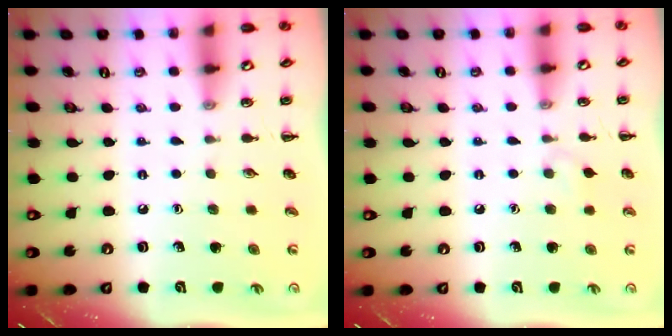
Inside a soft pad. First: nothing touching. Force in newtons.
{"total": 3.7, "press": 3.4, "slide": 1.4}